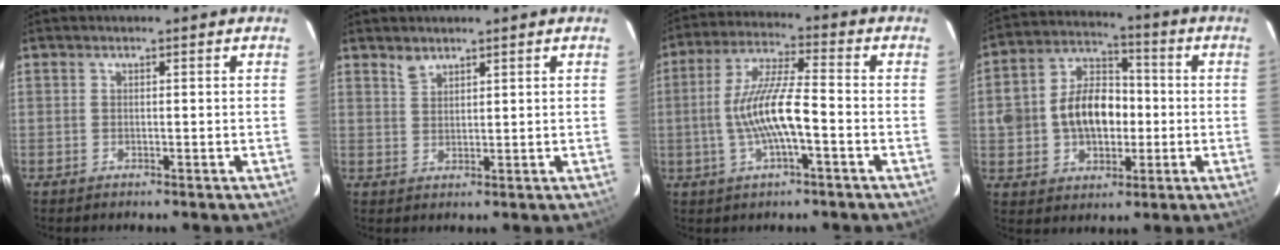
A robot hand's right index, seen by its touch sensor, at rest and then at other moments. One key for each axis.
{"total": 2.3, "fx": 1.9, "fy": 0.9, "fz": 0.7, "tx": -0.010, "ty": 0.002, "tz": 0.037}
{"total": 11.0, "fx": -2.6, "fy": 1.8, "fz": 10.6, "tx": -0.214, "ty": 0.004, "tz": -0.048}
{"total": 13.6, "fx": -0.9, "fy": 9.7, "fz": 9.4, "tx": -0.192, "ty": 0.030, "tz": -0.007}